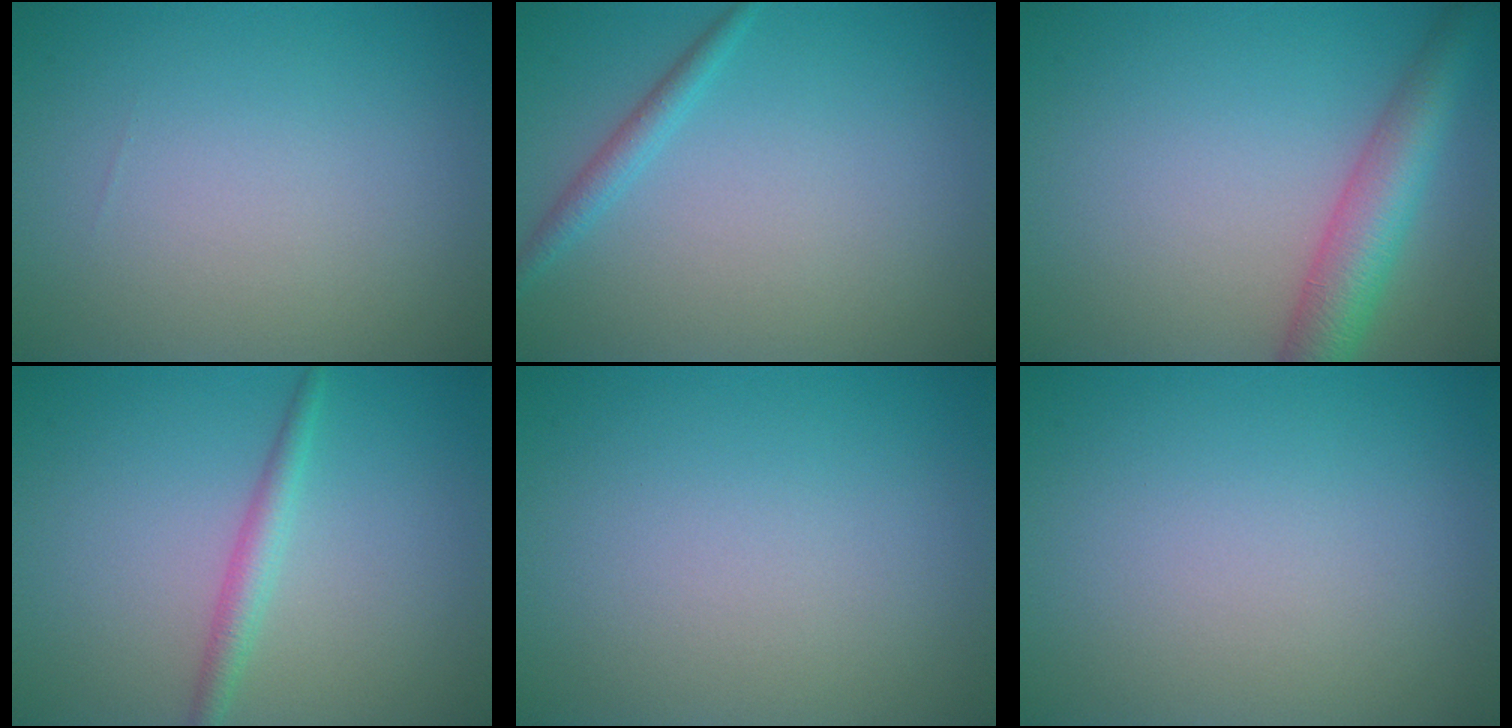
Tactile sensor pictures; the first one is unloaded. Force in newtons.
{"total": 1.5, "press": 1.5, "slide": 0.0}
{"total": 5.2, "press": 5.2, "slide": 0.3}
{"total": 1.9, "press": 1.9, "slide": 0.0}
{"total": 0.0}
{"total": 0.0}